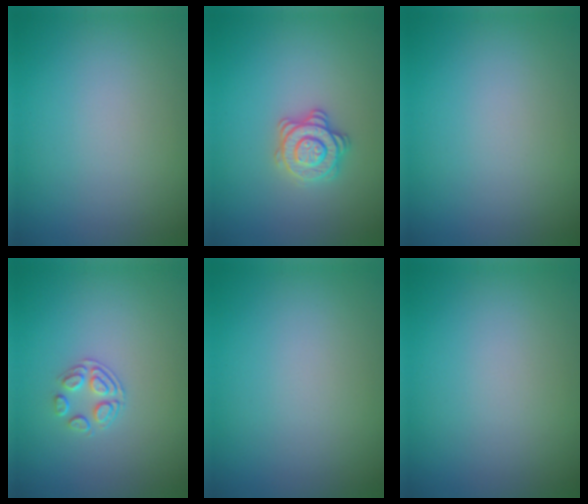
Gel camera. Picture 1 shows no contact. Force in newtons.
{"total": 2.8, "press": 2.6, "slide": 1.0}
{"total": 0.0}
{"total": 1.8, "press": 1.2, "slide": 1.4}
{"total": 0.0}
{"total": 0.0}